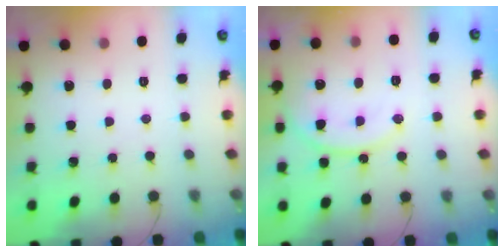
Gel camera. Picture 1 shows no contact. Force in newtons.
{"total": 14.4, "press": 14.3, "slide": 1.4}